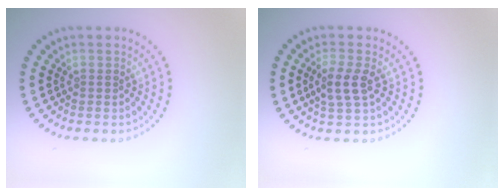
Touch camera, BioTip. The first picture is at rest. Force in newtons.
{"total": 2.7, "press": 2.6, "slide": 0.7}